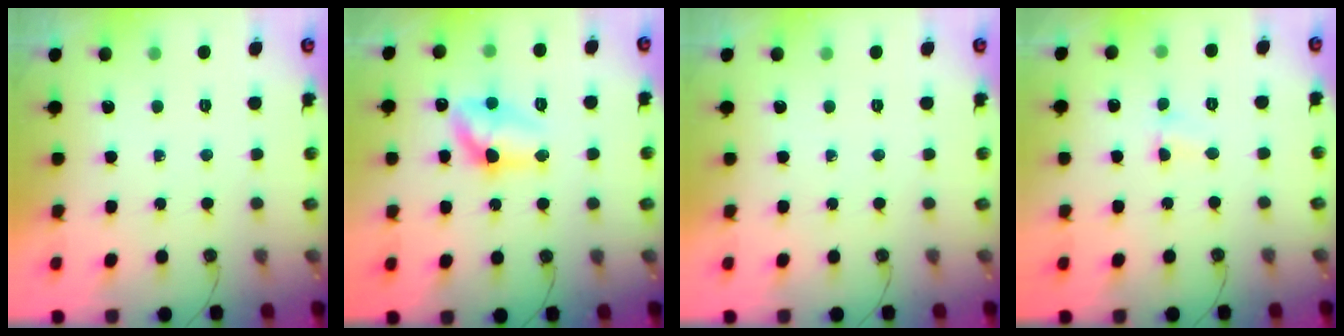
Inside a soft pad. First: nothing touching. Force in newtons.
{"total": 11.8, "press": 11.8, "slide": 0.9}
{"total": 0.0}
{"total": 3.1, "press": 1.6, "slide": 2.6}